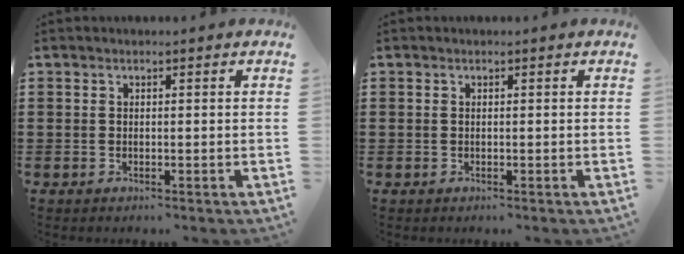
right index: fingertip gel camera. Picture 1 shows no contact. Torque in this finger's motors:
{"motor_torque": [-0.01, -0.02, 0.00, 0.00]}